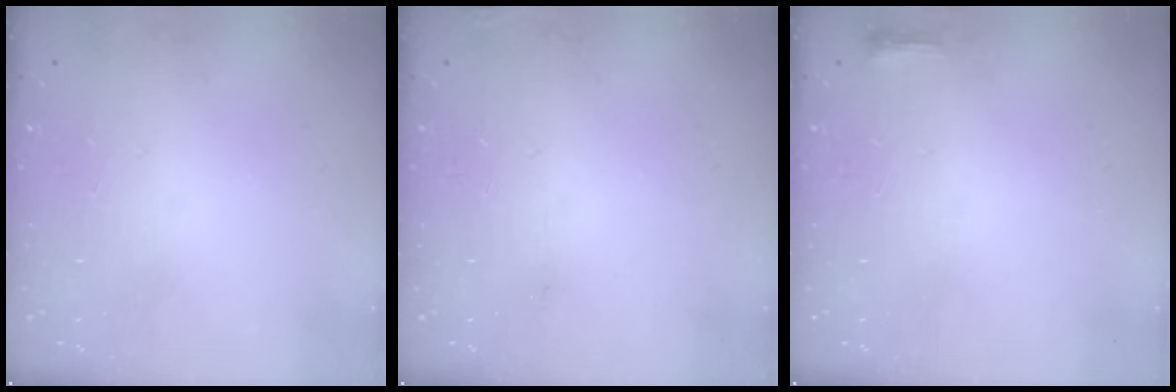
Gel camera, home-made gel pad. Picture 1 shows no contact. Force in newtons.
{"total": 4.4, "press": 4.3, "slide": 1.0}
{"total": 2.9, "press": 2.8, "slide": 0.8}